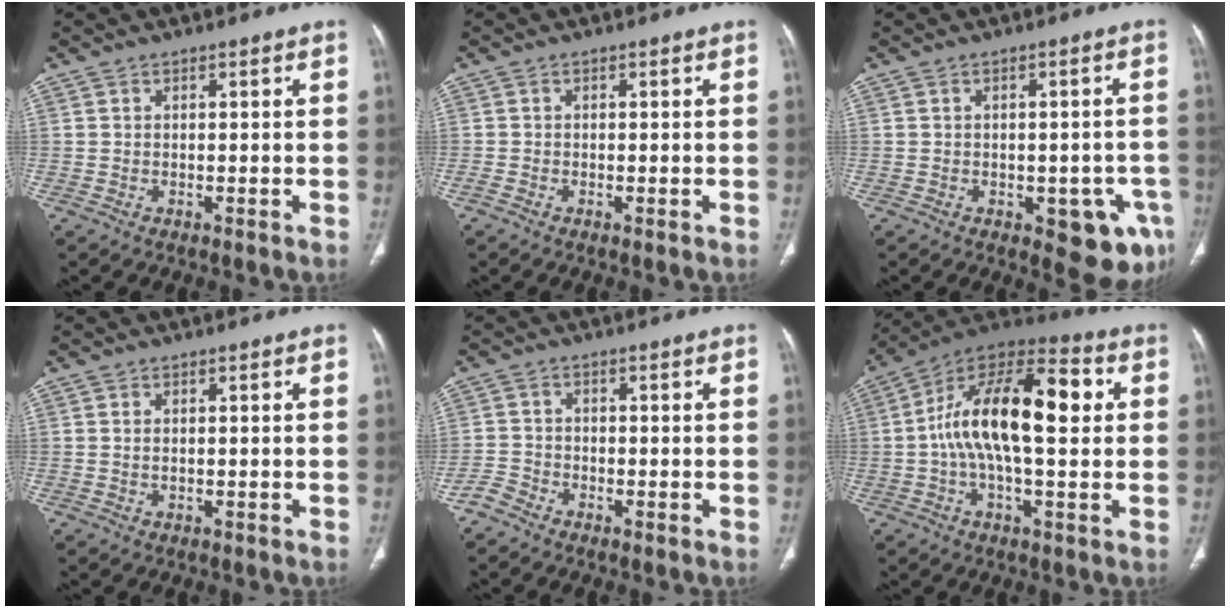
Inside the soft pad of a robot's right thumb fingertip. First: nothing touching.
{"total": 0.7, "force": [-0.4, 0.2, 0.6], "torque": [-0.015, -0.005, -0.012]}
{"total": 9.8, "force": [-4.0, 4.6, 7.7], "torque": [-0.060, 0.008, -0.042]}
{"total": 0.5, "force": [0.1, 0.3, 0.5], "torque": [-0.013, 0.001, 0.004]}
{"total": 2.2, "force": [-2.1, 0.6, 0.2], "torque": [-0.003, -0.006, -0.050]}
{"total": 20.1, "force": [2.1, 8.5, 18.1], "torque": [-0.296, 0.036, 0.023]}